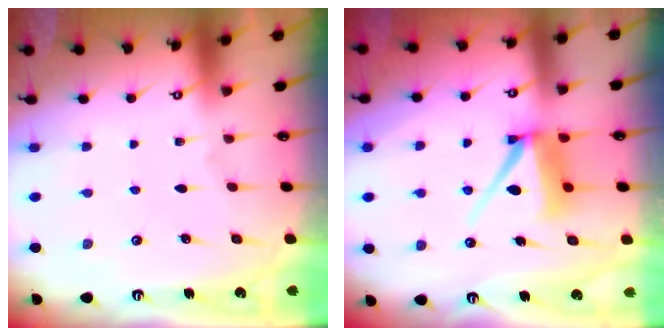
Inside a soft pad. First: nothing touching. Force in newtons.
{"total": 8.8, "press": 8.7, "slide": 1.0}